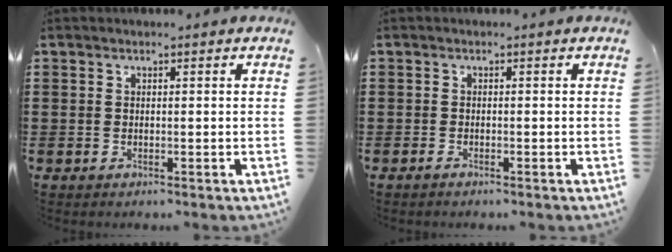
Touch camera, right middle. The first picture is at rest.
{"total": 0.7, "force": [-0.6, 0.0, 0.3], "torque": [-0.009, -0.006, -0.010]}